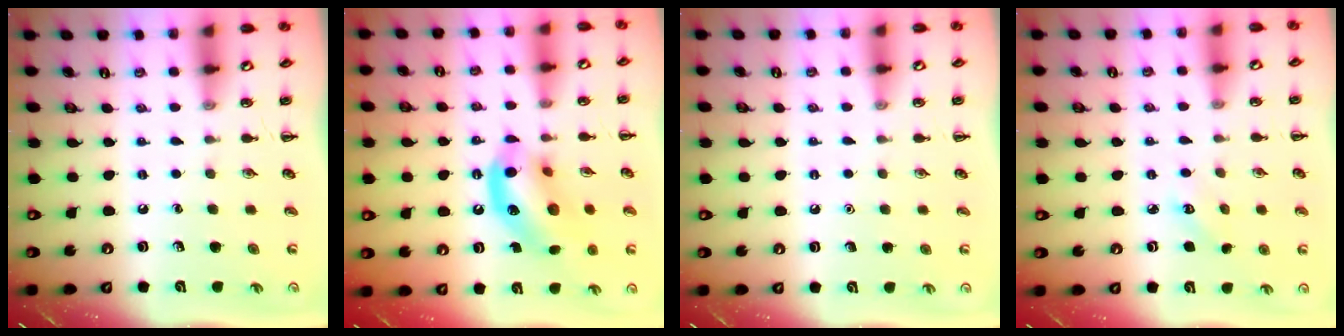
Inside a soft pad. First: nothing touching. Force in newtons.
{"total": 13.8, "press": 13.6, "slide": 2.8}
{"total": 1.6, "press": 1.5, "slide": 0.1}
{"total": 2.3, "press": 2.2, "slide": 0.6}